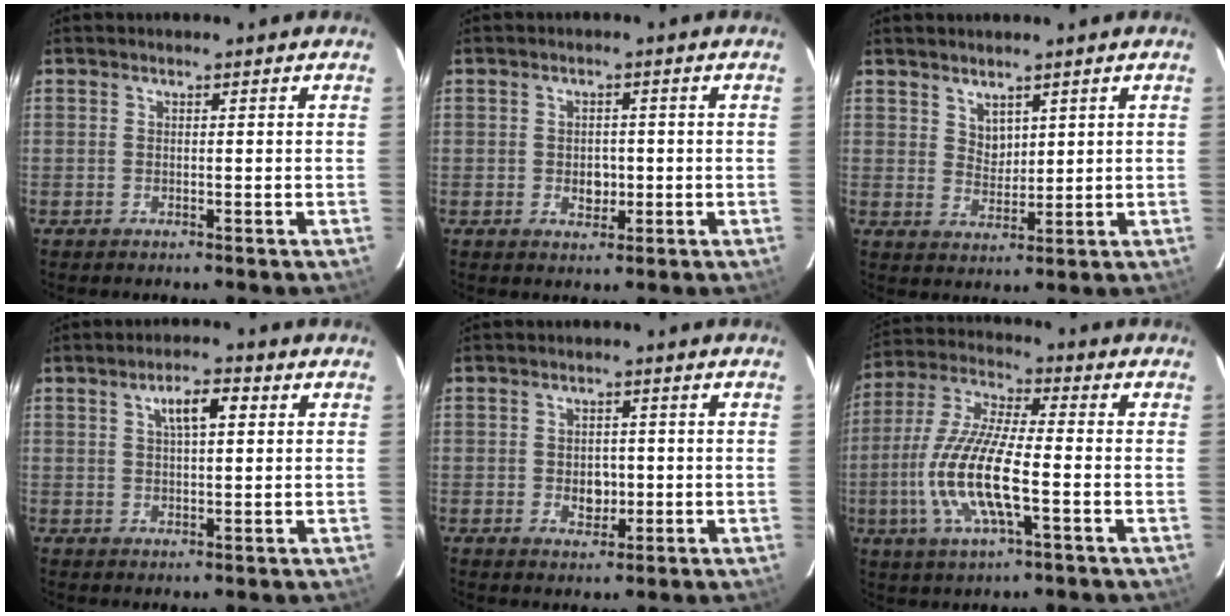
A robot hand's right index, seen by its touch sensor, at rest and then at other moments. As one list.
[{"total": 3.3, "force": [-0.6, 2.6, 2.0], "torque": [-0.033, 0.002, -0.006]}, {"total": 3.5, "force": [2.5, 2.1, 1.3], "torque": [-0.014, 0.001, 0.049]}, {"total": 5.4, "force": [2.0, 1.8, 4.6], "torque": [-0.078, 0.012, 0.036]}, {"total": 3.9, "force": [-0.5, 3.1, 2.4], "torque": [-0.040, 0.002, -0.004]}, {"total": 15.1, "force": [-3.7, 3.7, 14.2], "torque": [-0.295, -0.010, -0.074]}]